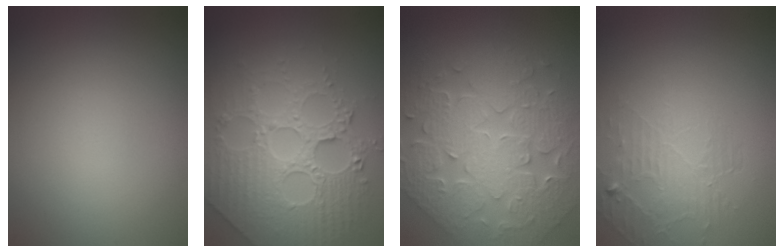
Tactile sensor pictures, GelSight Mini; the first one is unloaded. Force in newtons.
{"total": 8.1, "press": 6.0, "slide": 5.5}
{"total": 9.0, "press": 7.2, "slide": 5.3}
{"total": 2.0, "press": 1.1, "slide": 1.7}